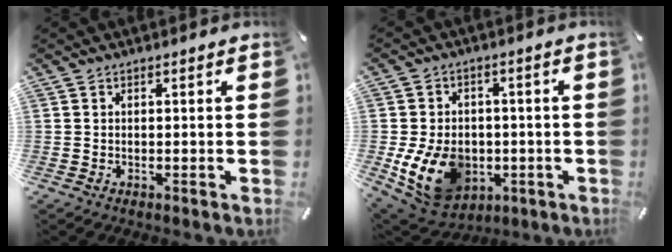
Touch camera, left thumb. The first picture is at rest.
{"total": 14.2, "force": [-3.6, 10.9, 8.3], "torque": [-0.170, 0.016, -0.057]}